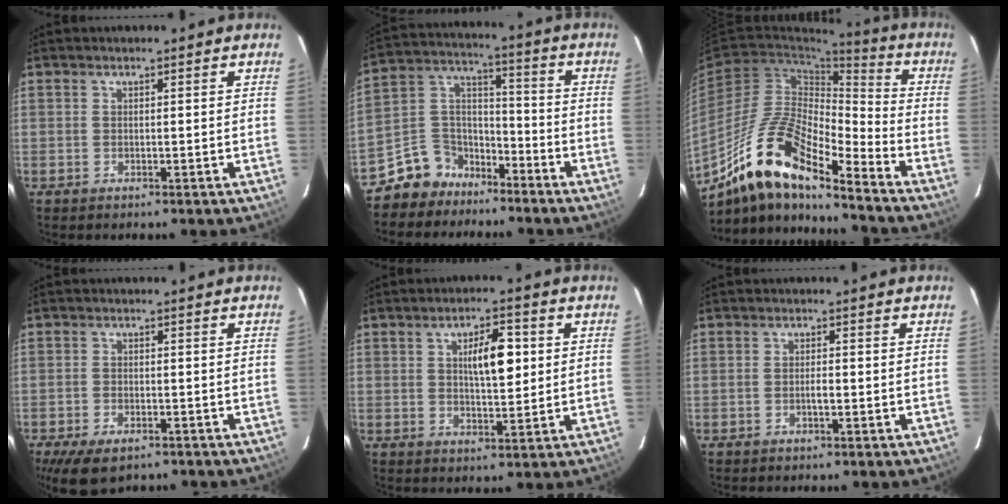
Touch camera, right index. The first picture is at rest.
{"total": 9.6, "force": [-7.4, 6.1, 0.7], "torque": [-0.016, 0.049, -0.138]}
{"total": 15.8, "force": [-11.7, 3.6, 9.9], "torque": [-0.186, 0.014, -0.211]}
{"total": 8.2, "force": [-5.9, 3.5, 4.4], "torque": [-0.076, -0.009, -0.089]}
{"total": 6.9, "force": [1.5, 2.2, 6.4], "torque": [-0.103, 0.009, 0.029]}
{"total": 1.4, "force": [-0.4, 0.3, 1.3], "torque": [-0.023, 0.002, -0.009]}